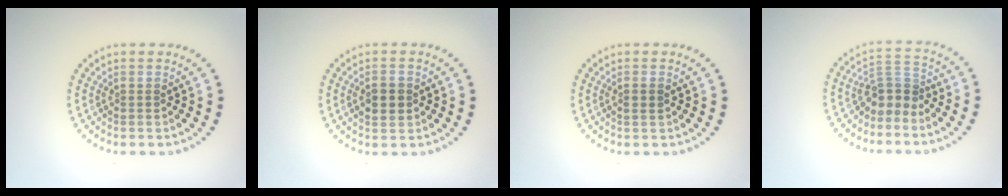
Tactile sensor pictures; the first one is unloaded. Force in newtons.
{"total": 2.5, "press": 2.5, "slide": 0.1}
{"total": 0.9, "press": 0.8, "slide": 0.5}
{"total": 2.9, "press": 2.1, "slide": 2.0}